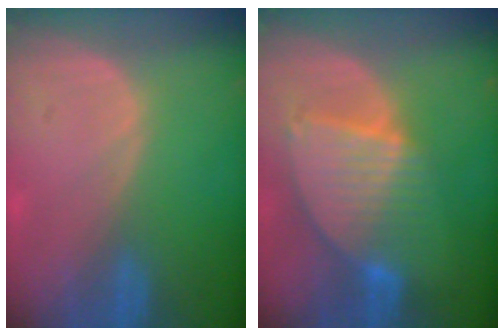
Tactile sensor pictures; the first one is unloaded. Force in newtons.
{"total": 8.5, "press": 7.5, "slide": 4.0}